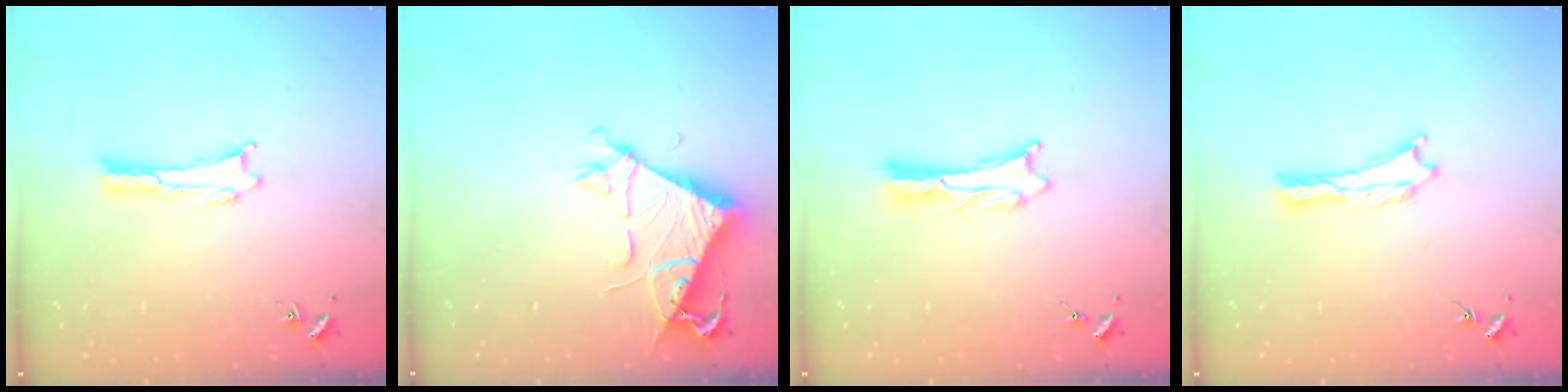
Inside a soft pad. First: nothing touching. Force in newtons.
{"total": 7.1, "press": 7.1, "slide": 0.6}
{"total": 1.1, "press": 1.1, "slide": 0.2}
{"total": 0.0}